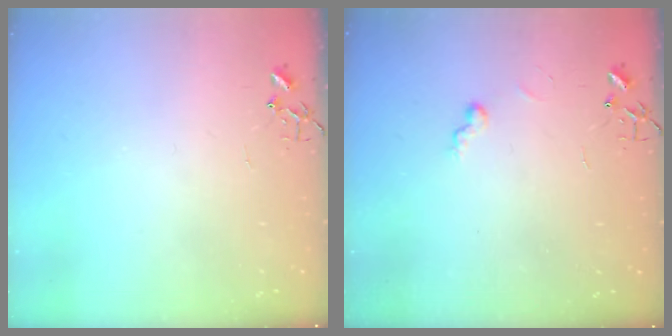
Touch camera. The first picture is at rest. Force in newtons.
{"total": 6.2, "press": 6.2, "slide": 0.5}